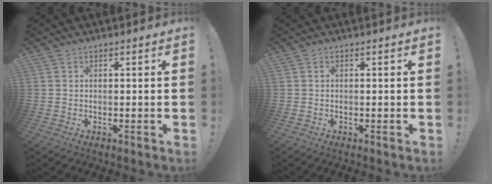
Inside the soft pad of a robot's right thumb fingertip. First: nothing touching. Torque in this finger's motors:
{"motor_torque": [-0.01, 0.02, 0.06, 0.10, 0.00]}